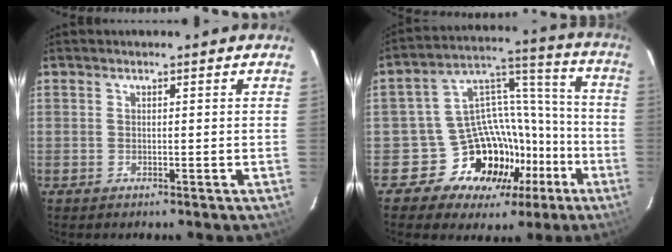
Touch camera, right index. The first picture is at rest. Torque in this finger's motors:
{"motor_torque": [0.37, -0.55, 0.02, -0.14]}